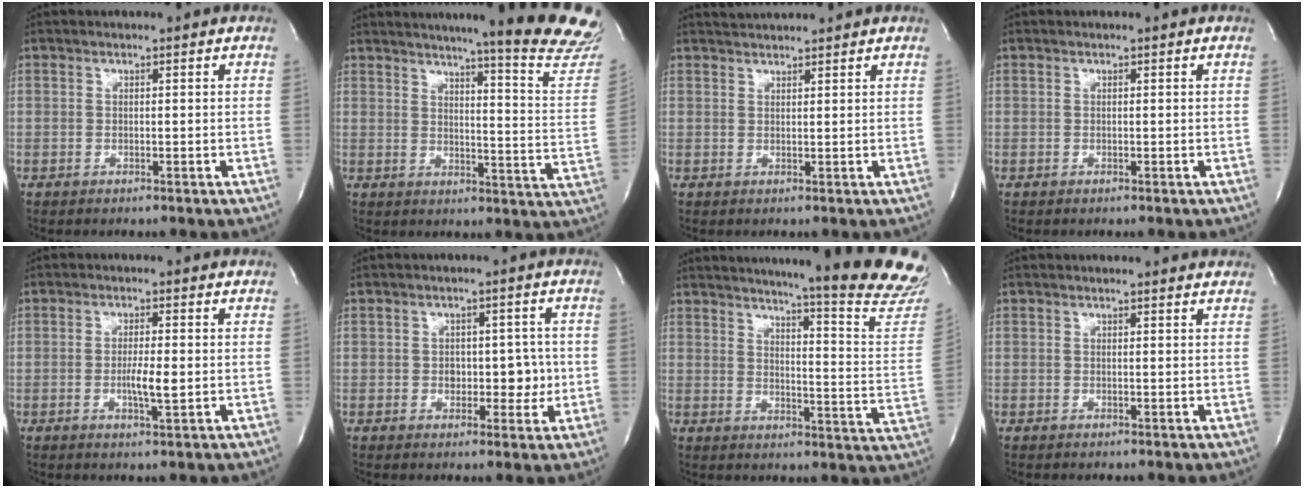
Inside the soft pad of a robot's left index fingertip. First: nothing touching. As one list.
[{"total": 22.5, "force": [19.9, -0.5, 10.5], "torque": [-0.142, -0.110, 0.225]}, {"total": 2.7, "force": [2.7, -0.2, 0.3], "torque": [-0.006, 0.021, 0.047]}, {"total": 0.0}, {"total": 3.1, "force": [-0.6, 0.3, 3.0], "torque": [-0.057, -0.007, -0.011]}, {"total": 4.7, "force": [-0.7, 3.1, 3.5], "torque": [-0.032, 0.007, -0.007]}, {"total": 25.6, "force": [22.6, 0.2, 12.0], "torque": [-0.171, -0.125, 0.258]}, {"total": 3.6, "force": [3.4, 0.6, 0.9], "torque": [-0.014, 0.006, 0.025]}]